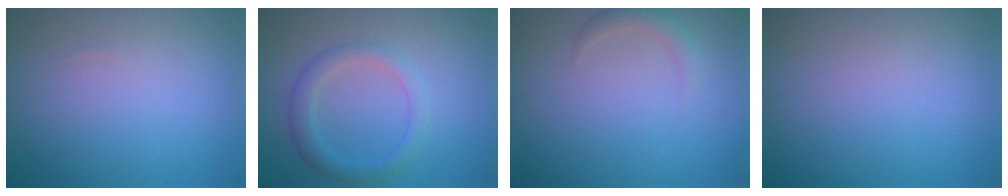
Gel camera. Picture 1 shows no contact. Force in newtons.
{"total": 2.8, "press": 2.8, "slide": 0.1}
{"total": 1.7, "press": 1.7, "slide": 0.1}
{"total": 0.0}